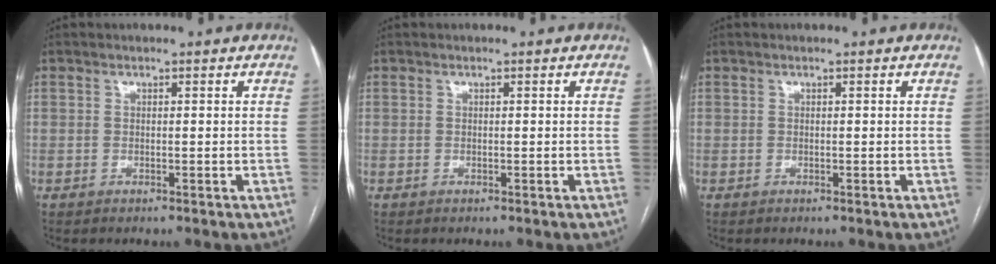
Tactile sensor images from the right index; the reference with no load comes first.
{"total": 0.0}
{"total": 0.0}